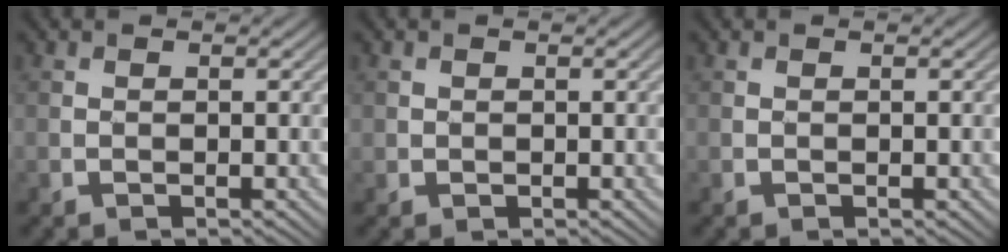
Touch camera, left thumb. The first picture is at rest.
{"total": 0.6, "force": [0.1, 0.6, -0.1], "torque": [0.003, -0.004, -0.002]}
{"total": 0.0}